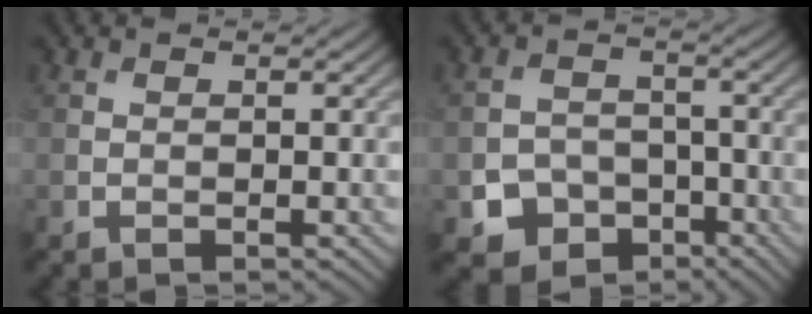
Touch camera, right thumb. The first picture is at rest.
{"total": 6.0, "force": [-3.3, 4.6, 2.1], "torque": [-0.040, -0.009, -0.062]}